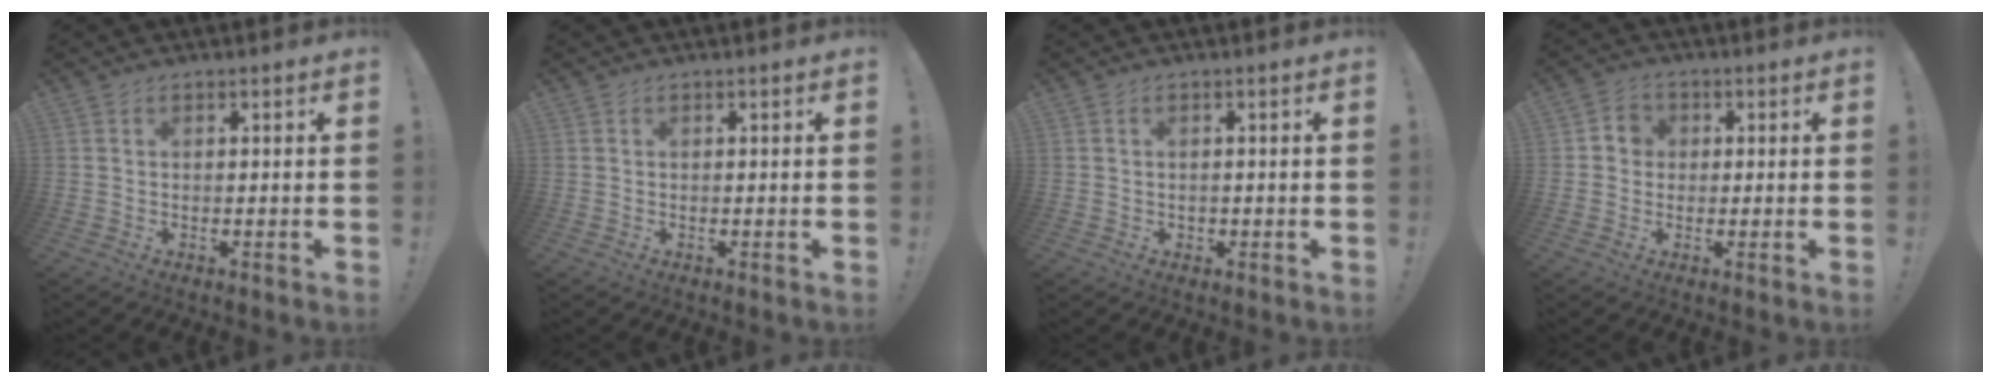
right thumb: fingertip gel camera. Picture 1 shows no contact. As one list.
[{"total": 0.0}, {"total": 0.8, "force": [0.0, 0.8, 0.1], "torque": [-0.003, 0.001, -0.001]}, {"total": 4.5, "force": [0.0, 4.2, 1.5], "torque": [-0.019, 0.008, 0.001]}]